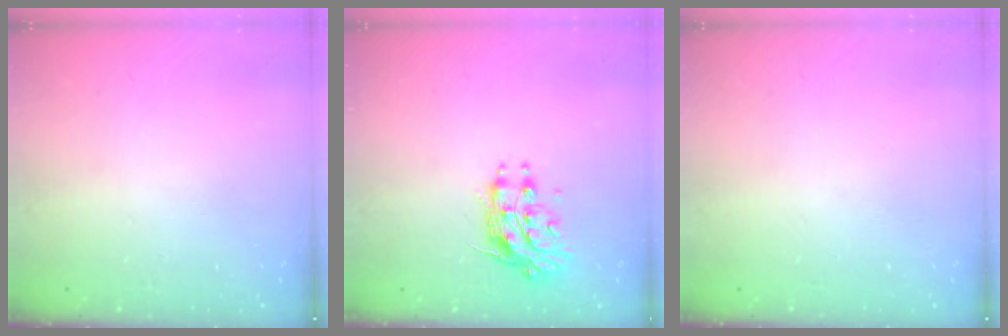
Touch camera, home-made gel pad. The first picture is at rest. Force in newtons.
{"total": 10.9, "press": 10.9, "slide": 0.5}
{"total": 0.0}